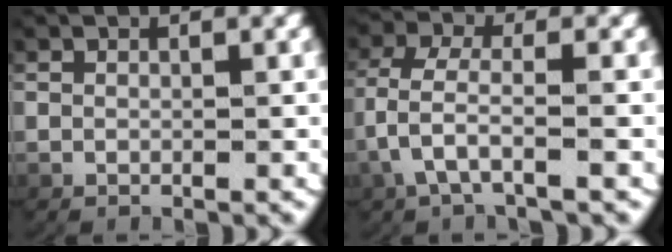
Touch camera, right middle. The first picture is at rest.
{"total": 3.3, "force": [-1.0, 1.5, 2.8], "torque": [-0.085, -0.022, -0.006]}